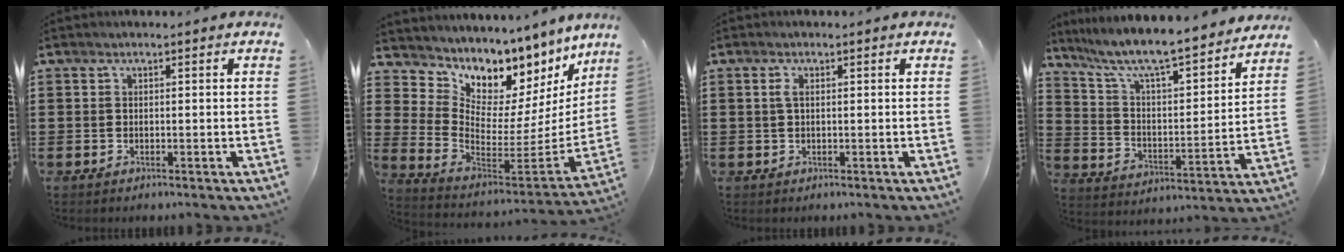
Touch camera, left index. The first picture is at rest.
{"total": 4.7, "force": [4.3, 1.8, -0.8], "torque": [-0.027, -0.075, 0.070]}
{"total": 1.4, "force": [0.2, 0.4, 1.3], "torque": [-0.028, 0.003, 0.002]}
{"total": 7.1, "force": [6.1, 0.7, 3.5], "torque": [-0.097, -0.053, 0.097]}